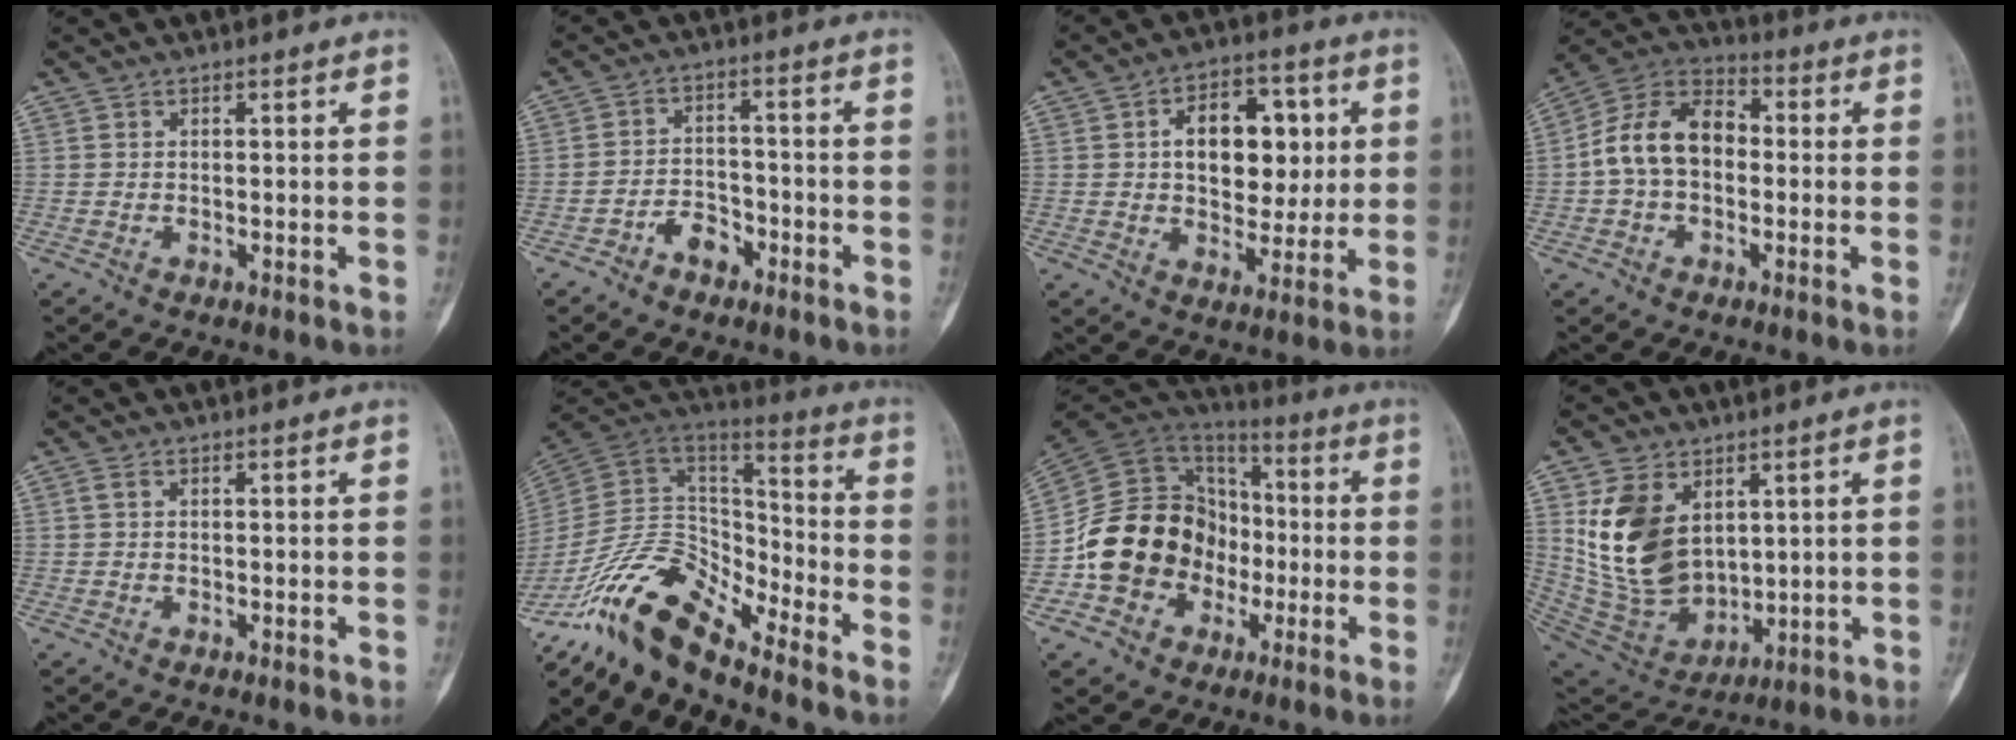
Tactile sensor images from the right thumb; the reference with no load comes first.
{"total": 5.1, "force": [-3.2, 3.2, 2.4], "torque": [-0.025, 0.037, -0.054]}
{"total": 14.2, "force": [2.6, 9.2, 10.5], "torque": [-0.109, 0.007, 0.039]}
{"total": 12.8, "force": [-0.5, 9.0, 9.2], "torque": [-0.154, 0.038, -0.022]}
{"total": 0.7, "force": [0.1, 0.4, 0.6], "torque": [-0.016, 0.002, 0.002]}
{"total": 15.7, "force": [-12.8, 4.8, 7.7], "torque": [-0.133, 0.094, -0.249]}
{"total": 18.5, "force": [-4.5, 15.7, 8.6], "torque": [-0.124, 0.069, -0.077]}
{"total": 16.9, "force": [4.8, 11.5, 11.4], "torque": [-0.189, -0.028, 0.120]}